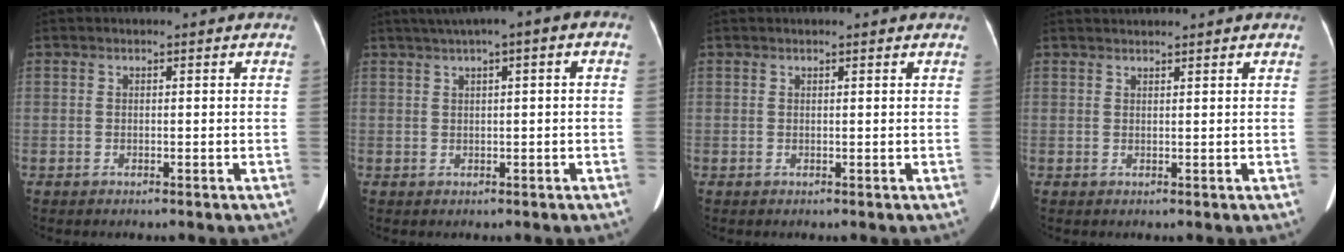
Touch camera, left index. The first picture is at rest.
{"total": 5.0, "force": [2.1, 0.8, 4.4], "torque": [-0.069, 0.028, 0.029]}
{"total": 0.9, "force": [0.8, -0.1, 0.3], "torque": [-0.010, 0.008, 0.014]}
{"total": 3.1, "force": [2.9, -0.3, 0.8], "torque": [-0.010, 0.028, 0.049]}